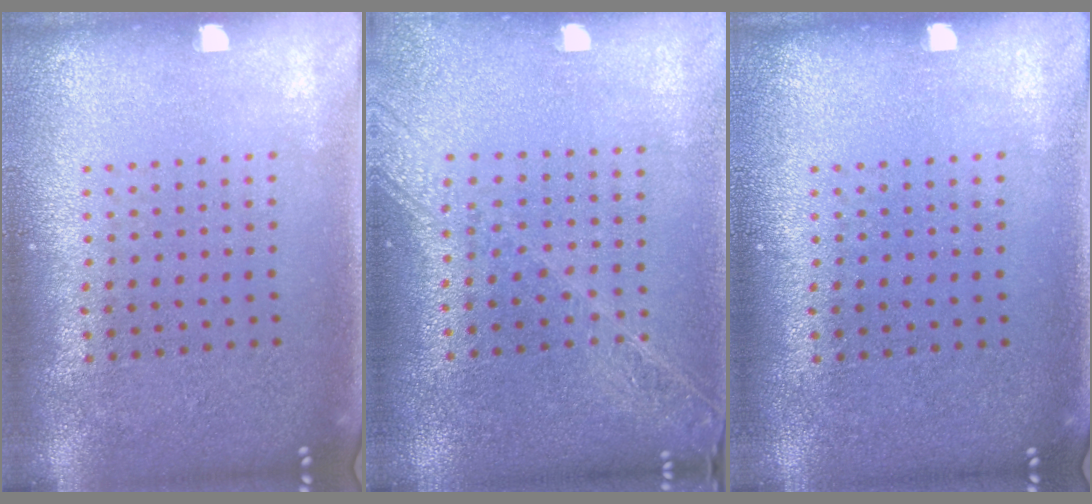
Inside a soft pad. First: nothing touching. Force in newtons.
{"total": 1.8, "press": 1.6, "slide": 0.8}
{"total": 0.0}